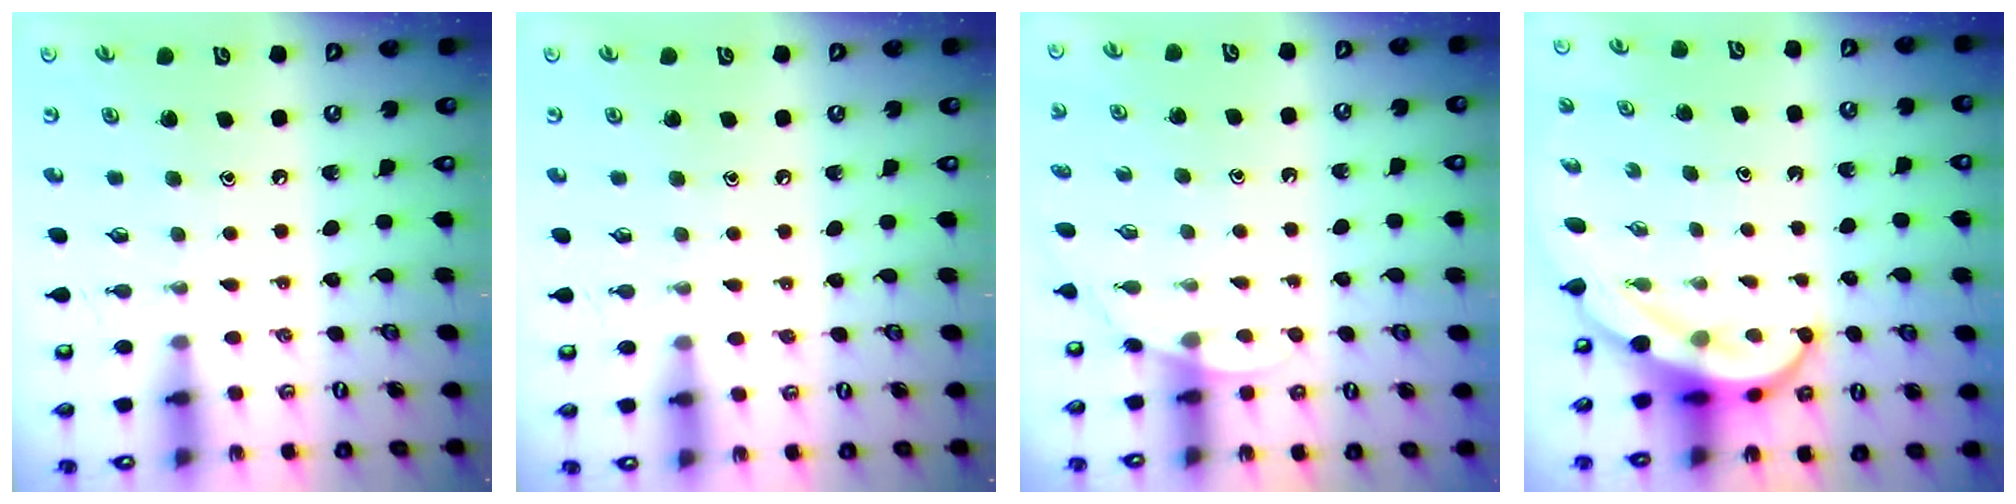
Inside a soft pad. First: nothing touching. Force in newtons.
{"total": 3.5, "press": 3.5, "slide": 0.4}
{"total": 3.6, "press": 3.6, "slide": 0.1}
{"total": 7.1, "press": 7.1, "slide": 0.9}